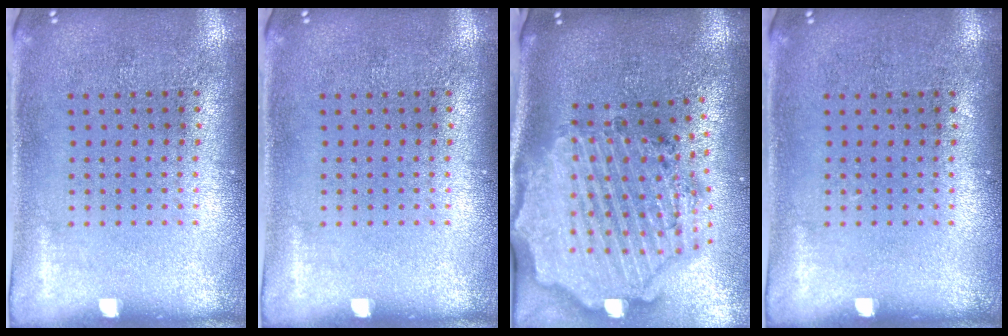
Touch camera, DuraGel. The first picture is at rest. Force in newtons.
{"total": 0.0}
{"total": 4.0, "press": 3.3, "slide": 2.3}
{"total": 0.0}